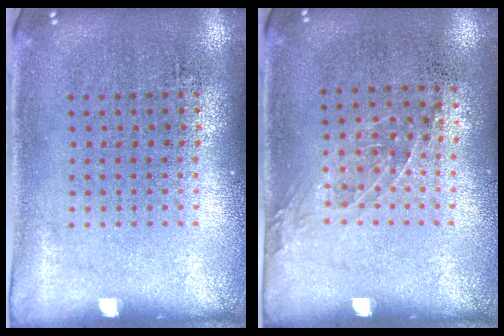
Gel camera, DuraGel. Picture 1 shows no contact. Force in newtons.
{"total": 1.0, "press": 0.7, "slide": 0.6}